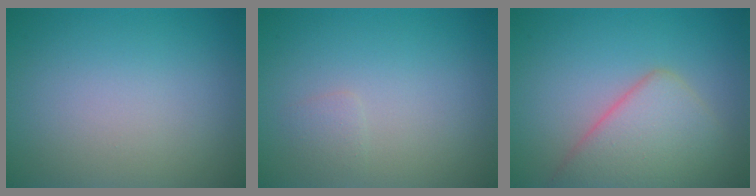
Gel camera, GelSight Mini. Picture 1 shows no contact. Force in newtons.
{"total": 0.8, "press": 0.8, "slide": 0.1}
{"total": 5.4, "press": 5.4, "slide": 0.4}